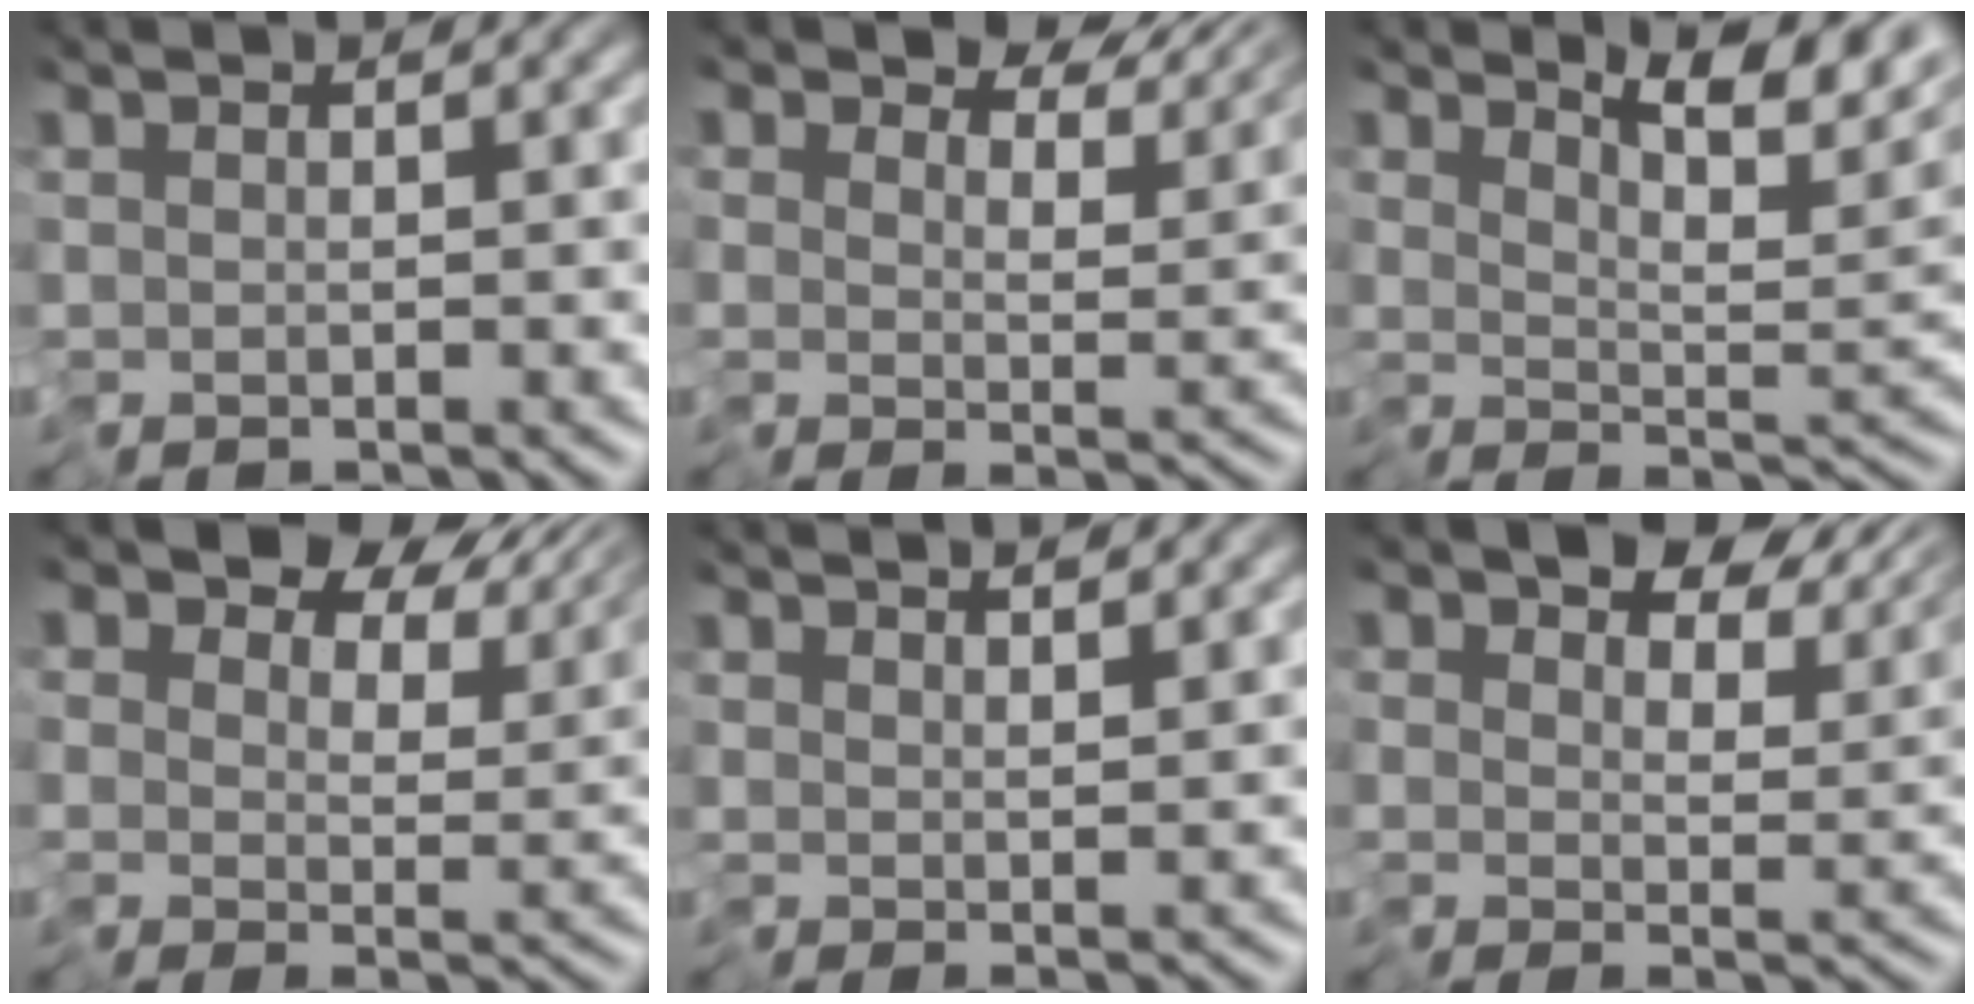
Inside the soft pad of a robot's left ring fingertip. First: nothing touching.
{"total": 4.9, "force": [4.6, 1.3, 1.1], "torque": [-0.019, 0.001, 0.073]}
{"total": 6.7, "force": [5.1, 1.2, 4.2], "torque": [-0.055, 0.011, 0.083]}
{"total": 5.9, "force": [4.6, 3.1, 2.2], "torque": [-0.043, -0.003, 0.080]}
{"total": 2.4, "force": [2.3, -0.5, 0.5], "torque": [-0.012, 0.018, 0.037]}
{"total": 7.7, "force": [5.7, 3.8, 3.6], "torque": [-0.056, 0.005, 0.100]}